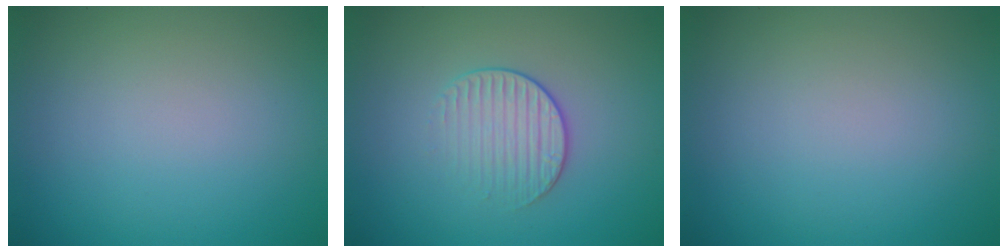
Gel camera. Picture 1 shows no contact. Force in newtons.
{"total": 2.0, "press": 1.4, "slide": 1.4}
{"total": 0.0}